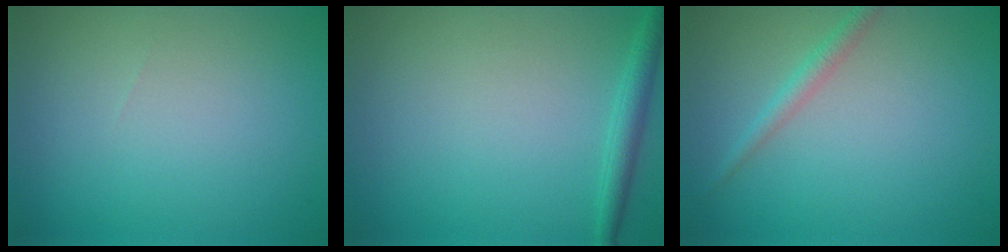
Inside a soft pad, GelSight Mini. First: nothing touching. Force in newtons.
{"total": 1.8, "press": 1.8, "slide": 0.1}
{"total": 1.6, "press": 1.6, "slide": 0.0}